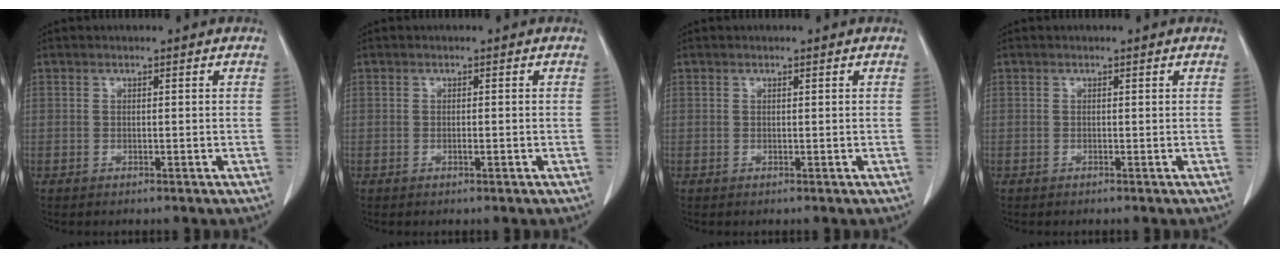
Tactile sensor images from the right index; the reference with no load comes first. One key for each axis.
{"total": 0.8, "fx": -0.2, "fy": 0.1, "fz": 0.8, "tx": -0.014, "ty": 0.000, "tz": -0.002}
{"total": 0.0}
{"total": 0.0}